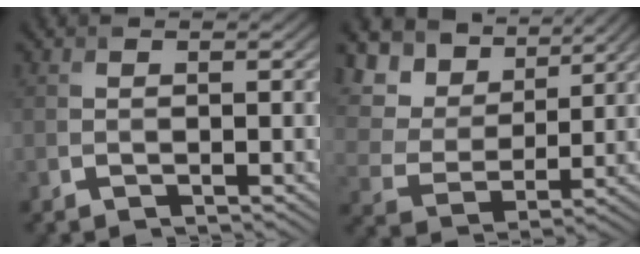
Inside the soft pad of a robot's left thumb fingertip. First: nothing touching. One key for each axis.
{"total": 13.1, "fx": 7.2, "fy": 8.6, "fz": 6.7, "tx": -0.197, "ty": 0.023, "tz": 0.147}